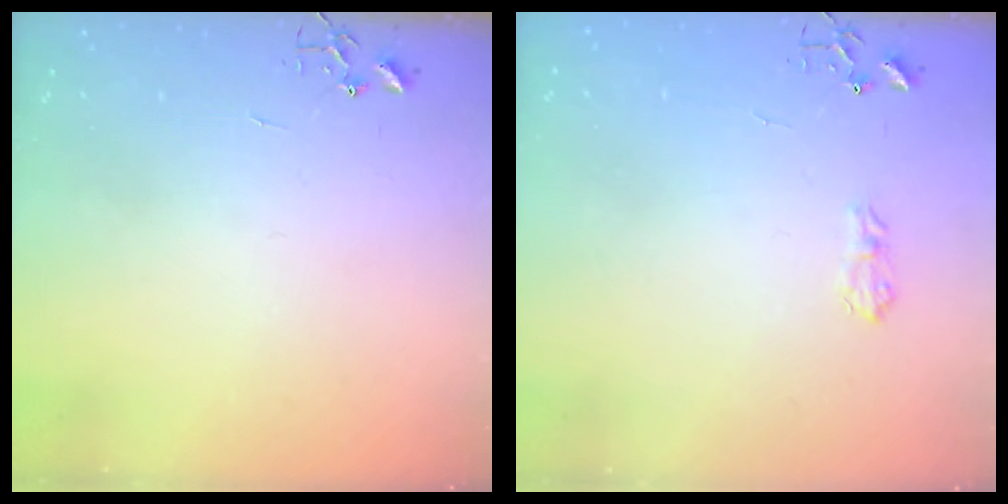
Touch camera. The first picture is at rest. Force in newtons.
{"total": 7.0, "press": 6.9, "slide": 0.9}